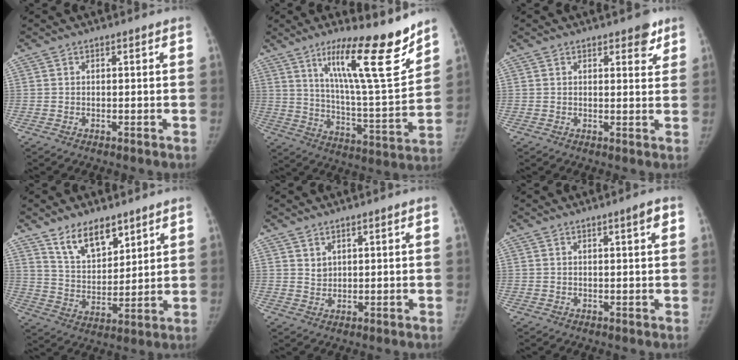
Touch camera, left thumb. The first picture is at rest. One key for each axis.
{"total": 19.8, "fx": 13.2, "fy": 2.9, "fz": 14.5, "tx": -0.197, "ty": -0.083, "tz": 0.219}
{"total": 3.7, "fx": 2.4, "fy": 1.7, "fz": 2.2, "tx": -0.004, "ty": -0.011, "tz": 0.027}
{"total": 10.7, "fx": 7.4, "fy": 5.4, "fz": 5.6, "tx": -0.062, "ty": -0.052, "tz": 0.140}
{"total": 1.7, "fx": 1.3, "fy": 1.0, "fz": 0.5, "tx": 0.006, "ty": -0.011, "tz": 0.026}
{"total": 2.1, "fx": 1.0, "fy": 0.2, "fz": 1.9, "tx": -0.026, "ty": -0.002, "tz": 0.014}